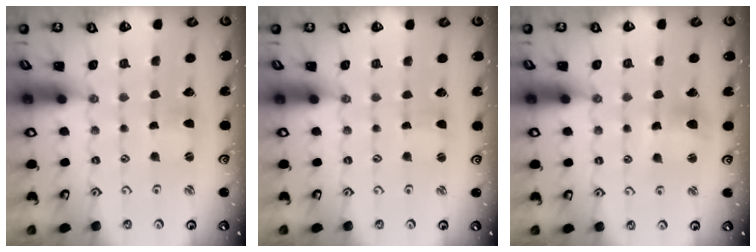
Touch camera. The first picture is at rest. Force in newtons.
{"total": 0.7, "press": 0.7, "slide": 0.1}
{"total": 8.1, "press": 8.0, "slide": 1.4}